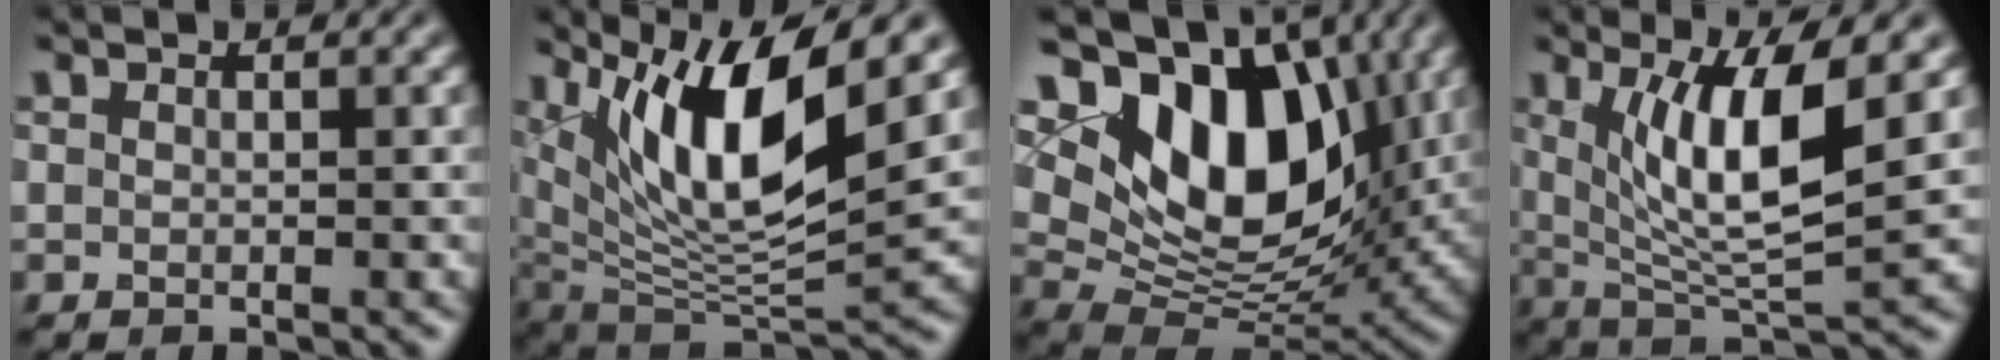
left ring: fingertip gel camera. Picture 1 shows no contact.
{"total": 11.4, "force": [4.9, 3.4, 9.7], "torque": [-0.170, -0.005, 0.094]}
{"total": 12.8, "force": [4.7, 8.1, 8.8], "torque": [-0.145, -0.010, 0.085]}
{"total": 8.7, "force": [2.2, 2.3, 8.1], "torque": [-0.140, -0.015, 0.046]}